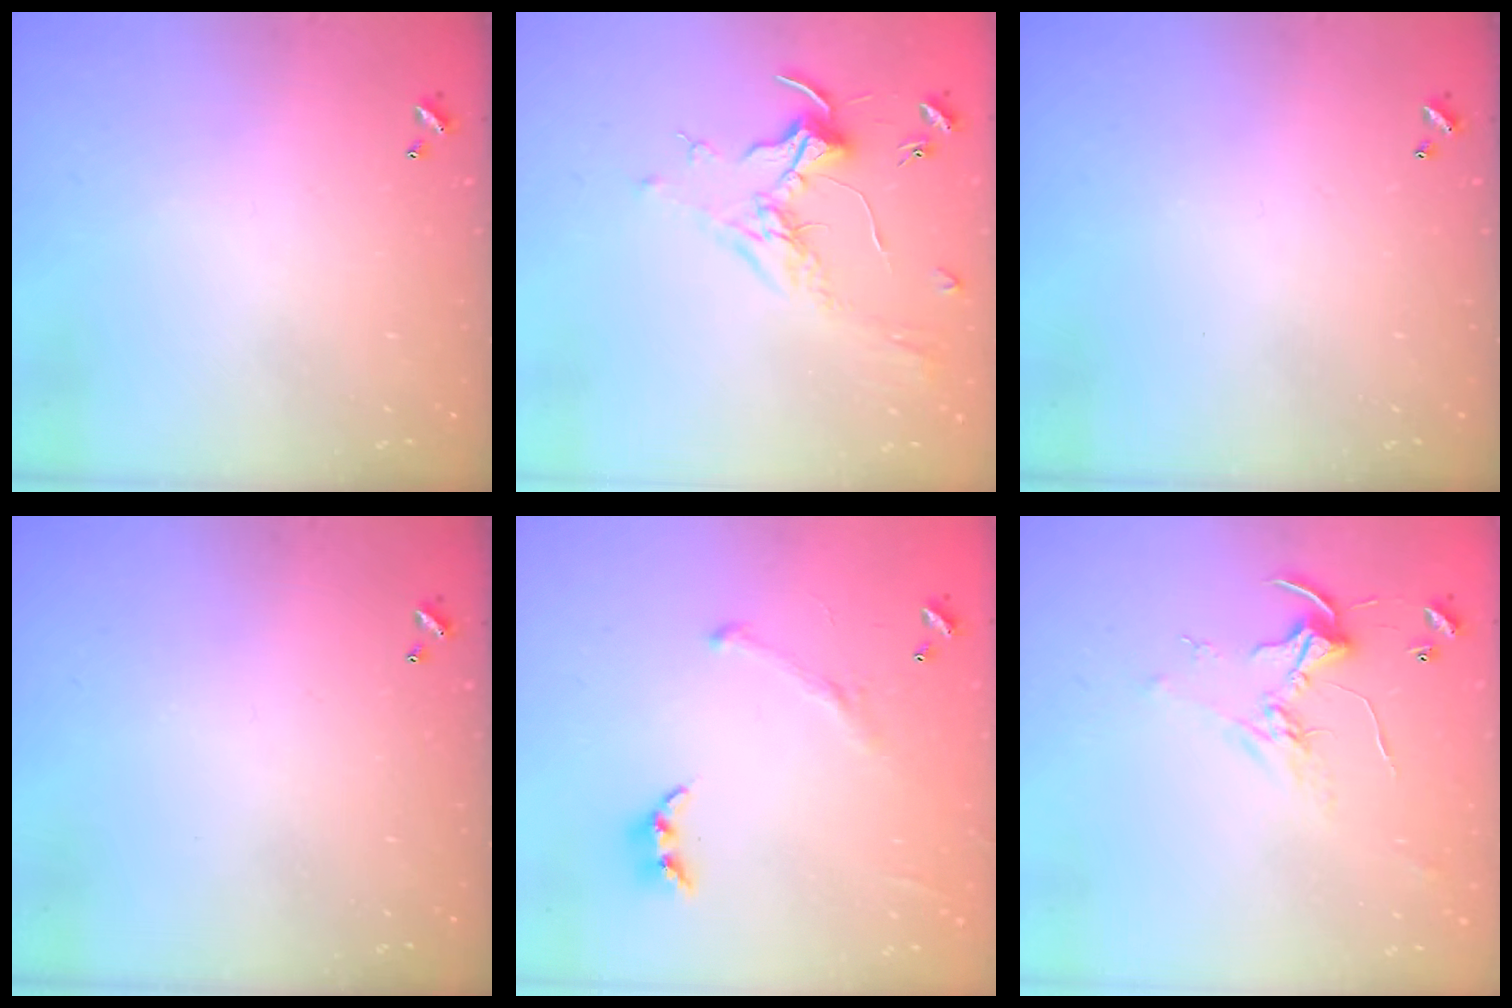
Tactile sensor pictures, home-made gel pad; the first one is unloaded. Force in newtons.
{"total": 1.7, "press": 1.5, "slide": 0.9}
{"total": 0.0}
{"total": 0.0}
{"total": 2.3, "press": 2.1, "slide": 1.0}
{"total": 2.5, "press": 2.5, "slide": 0.2}